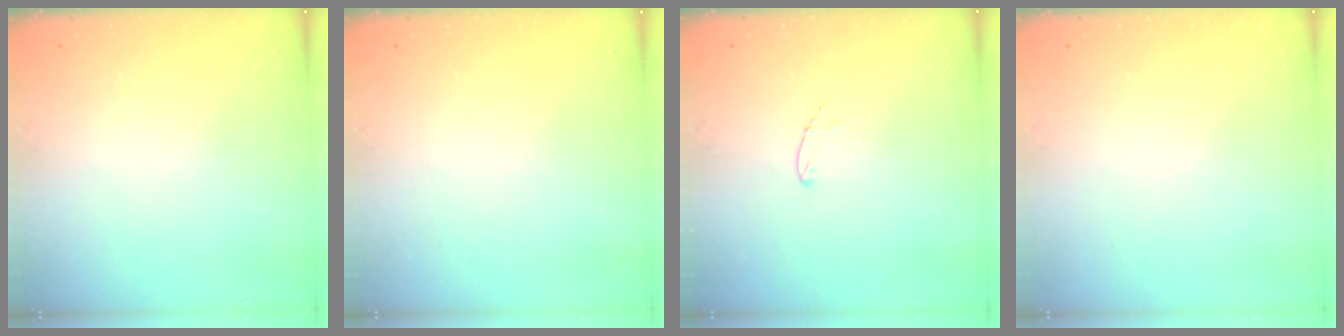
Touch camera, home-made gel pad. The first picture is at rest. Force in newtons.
{"total": 0.0}
{"total": 5.0, "press": 5.0, "slide": 0.4}
{"total": 0.0}